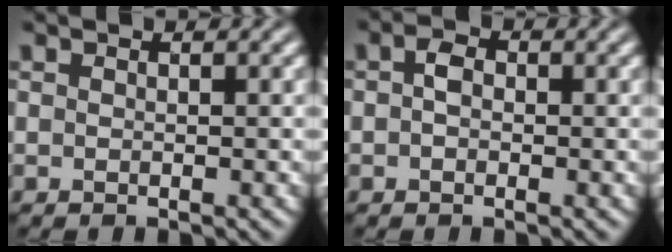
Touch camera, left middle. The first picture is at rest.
{"total": 1.6, "force": [-0.1, 1.1, 1.1], "torque": [-0.020, 0.003, -0.007]}